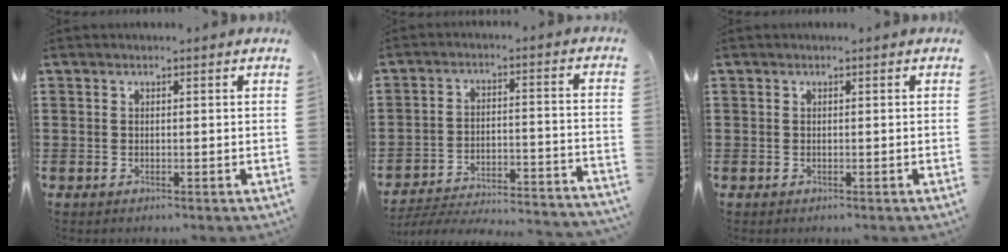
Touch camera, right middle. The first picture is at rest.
{"total": 4.5, "force": [-4.3, 0.1, 1.3], "torque": [-0.032, -0.009, -0.093]}
{"total": 0.0}